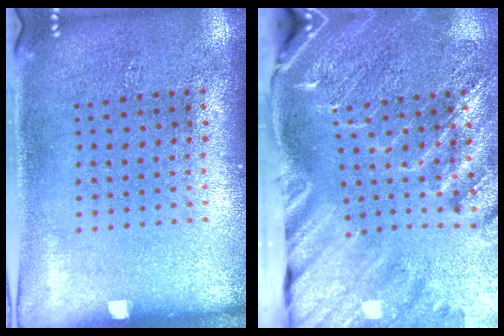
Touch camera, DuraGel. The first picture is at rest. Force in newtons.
{"total": 3.3, "press": 3.1, "slide": 0.9}